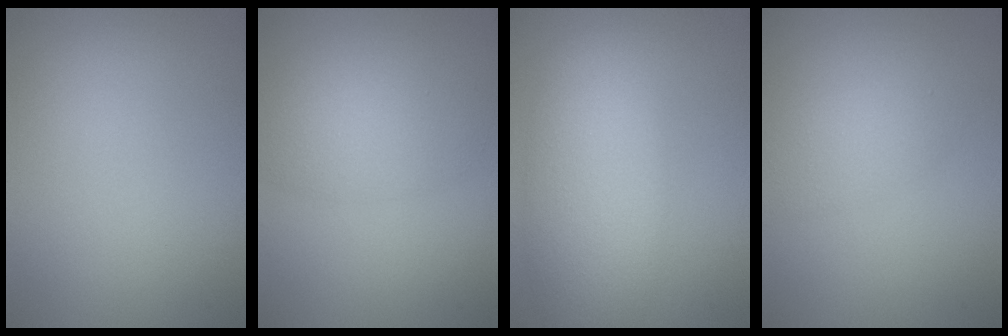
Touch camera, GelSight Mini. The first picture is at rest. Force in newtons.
{"total": 3.3, "press": 3.3, "slide": 0.2}
{"total": 6.6, "press": 6.6, "slide": 0.3}
{"total": 2.3, "press": 2.3, "slide": 0.1}